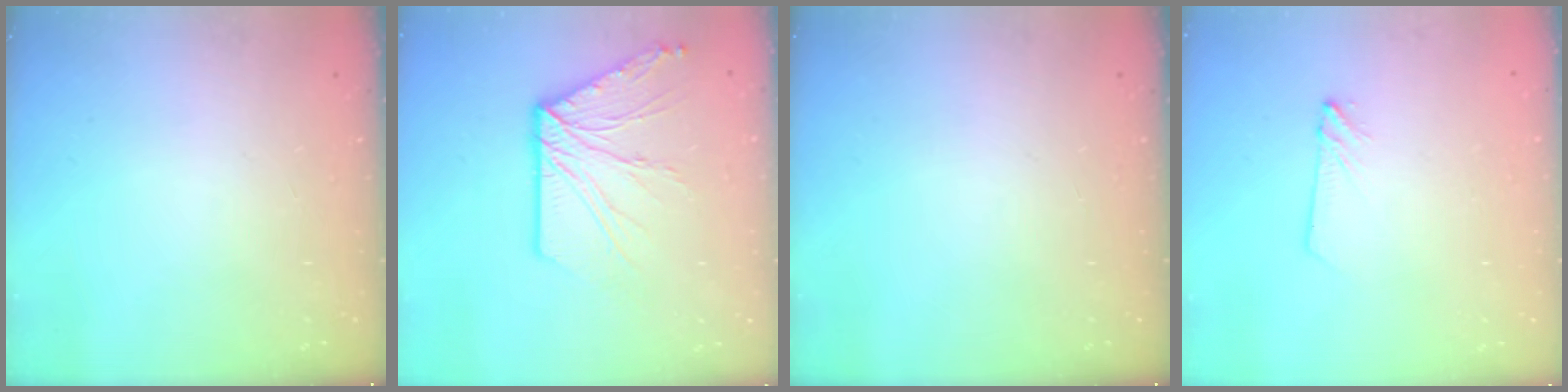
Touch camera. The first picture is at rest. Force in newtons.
{"total": 12.4, "press": 12.4, "slide": 0.5}
{"total": 0.0}
{"total": 2.8, "press": 2.8, "slide": 0.3}